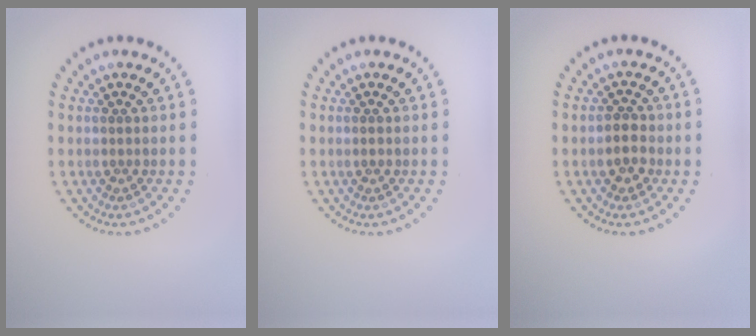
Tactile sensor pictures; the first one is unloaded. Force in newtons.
{"total": 0.7, "press": 0.7, "slide": 0.1}
{"total": 2.0, "press": 2.0, "slide": 0.6}